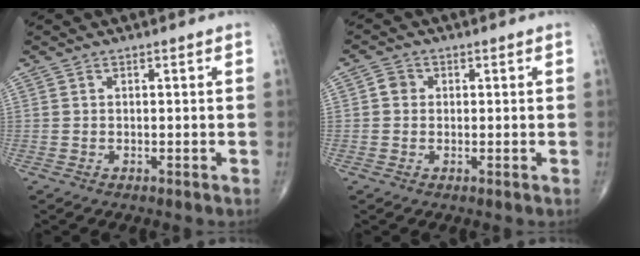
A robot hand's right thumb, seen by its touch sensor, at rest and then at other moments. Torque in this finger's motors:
{"motor_torque": [-0.12, 0.00, 0.12, 0.10, 0.02]}